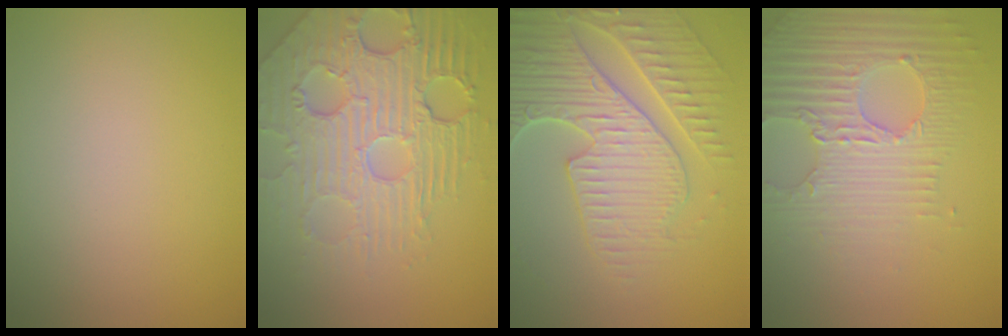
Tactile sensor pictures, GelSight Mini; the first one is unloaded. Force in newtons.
{"total": 7.7, "press": 5.6, "slide": 5.3}
{"total": 7.3, "press": 5.8, "slide": 4.5}
{"total": 4.8, "press": 4.3, "slide": 2.2}